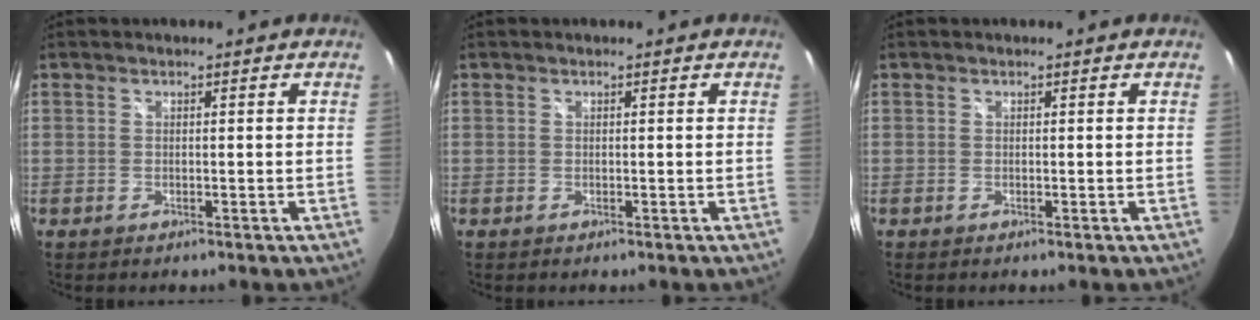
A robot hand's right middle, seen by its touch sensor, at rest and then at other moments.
{"total": 0.0}
{"total": 0.0}